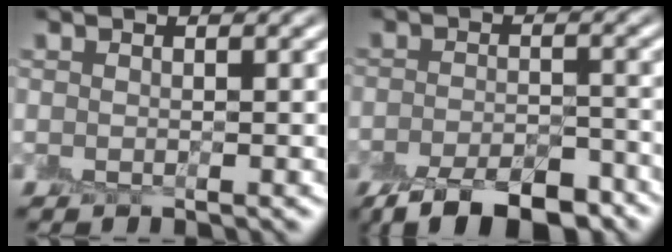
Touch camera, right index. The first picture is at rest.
{"total": 8.4, "force": [-6.2, 3.1, 4.7], "torque": [-0.070, -0.018, -0.097]}